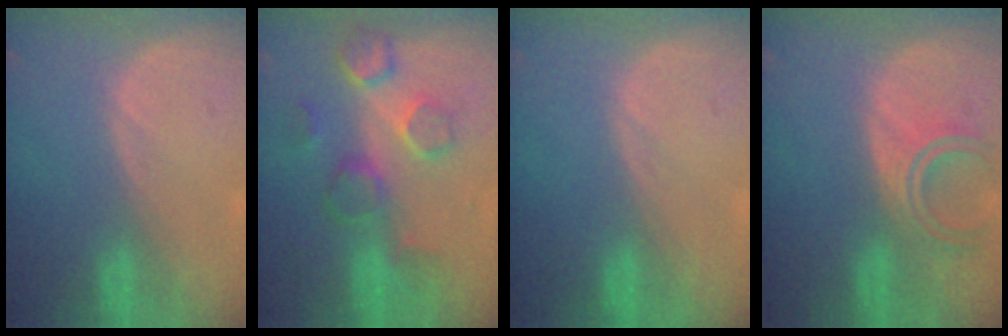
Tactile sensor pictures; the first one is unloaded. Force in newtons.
{"total": 8.5, "press": 7.8, "slide": 3.4}
{"total": 0.0}
{"total": 5.2, "press": 5.0, "slide": 1.4}